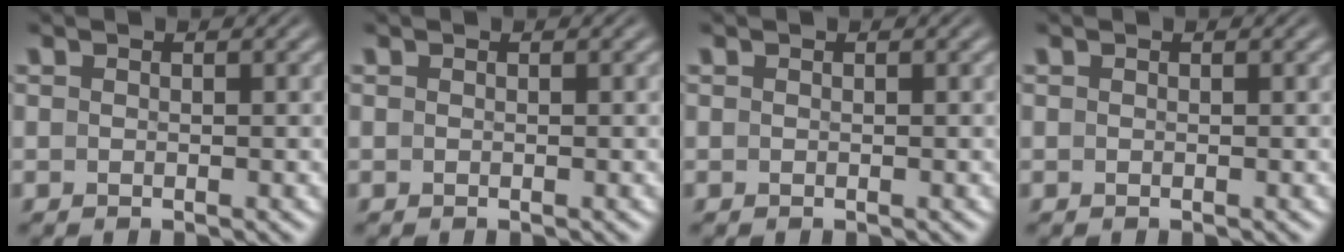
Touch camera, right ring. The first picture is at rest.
{"total": 0.0}
{"total": 0.0}
{"total": 0.0}